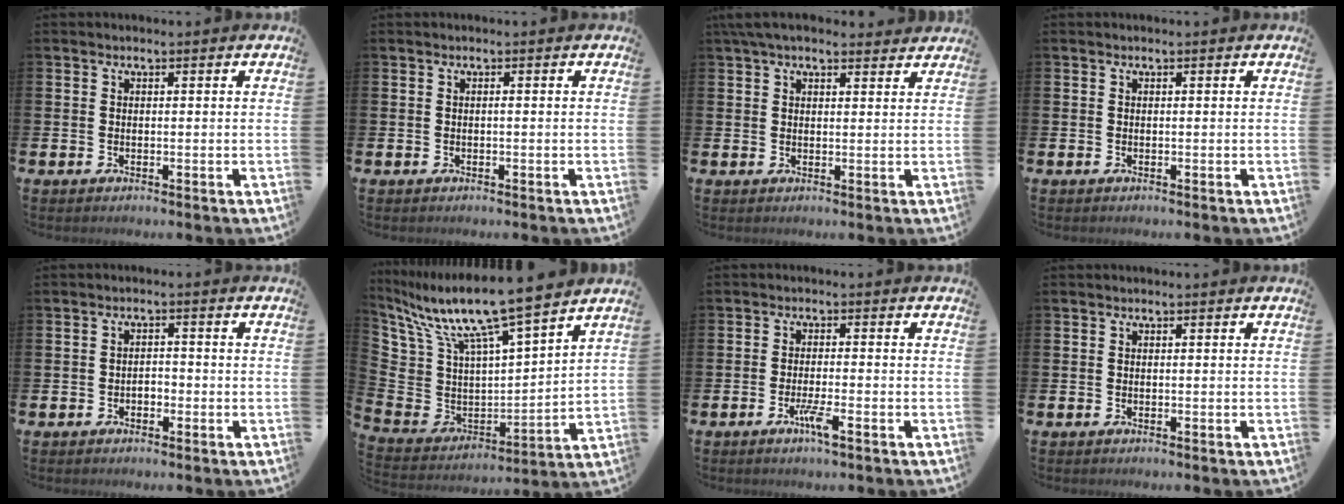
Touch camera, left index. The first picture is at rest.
{"total": 0.0}
{"total": 4.1, "force": [3.5, 1.3, 1.7], "torque": [-0.040, -0.007, 0.066]}
{"total": 0.0}
{"total": 1.3, "force": [-0.7, 1.0, 0.6], "torque": [-0.005, -0.002, -0.018]}
{"total": 11.4, "force": [10.3, 1.6, 4.7], "torque": [-0.142, -0.073, 0.176]}
{"total": 2.6, "force": [-1.5, 0.2, 2.1], "torque": [-0.040, -0.001, -0.026]}
{"total": 0.0}